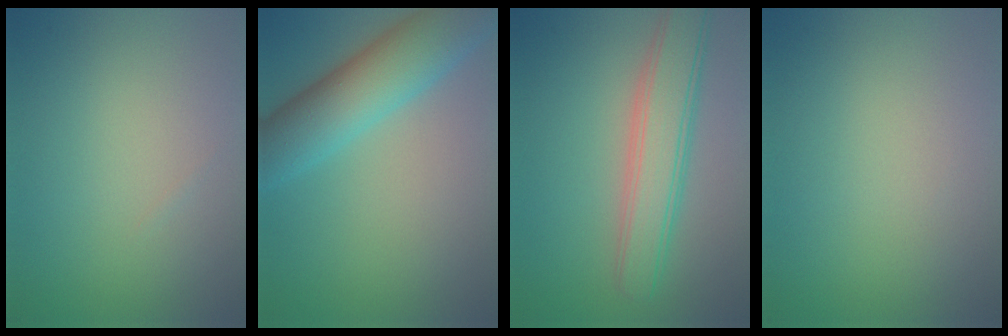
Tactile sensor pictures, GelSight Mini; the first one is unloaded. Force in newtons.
{"total": 7.8, "press": 7.8, "slide": 0.3}
{"total": 5.1, "press": 5.1, "slide": 0.2}
{"total": 0.0}